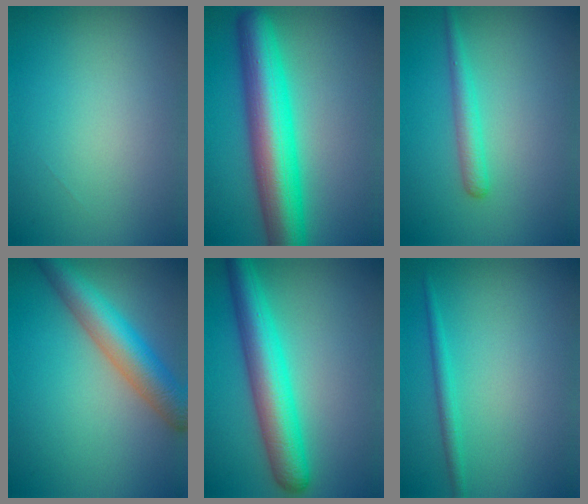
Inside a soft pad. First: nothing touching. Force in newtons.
{"total": 9.9, "press": 9.9, "slide": 0.2}
{"total": 2.0, "press": 2.0, "slide": 0.1}
{"total": 6.0, "press": 6.0, "slide": 0.2}
{"total": 7.2, "press": 7.2, "slide": 0.2}
{"total": 1.5, "press": 1.5, "slide": 0.1}